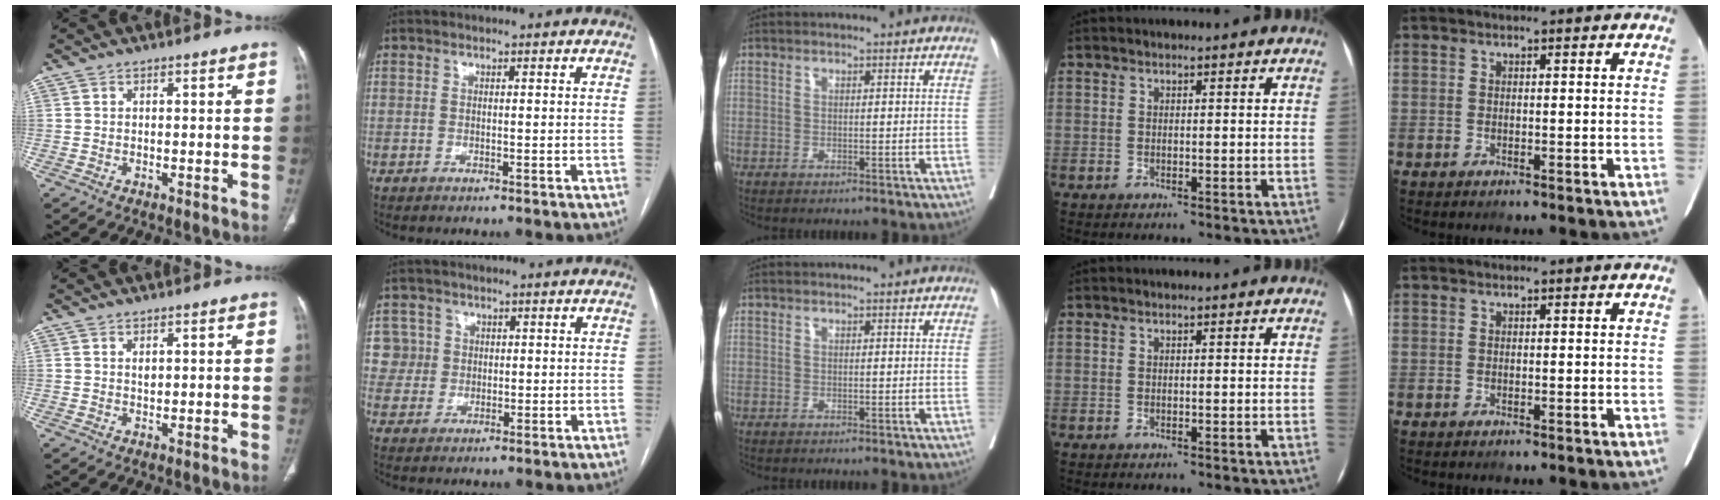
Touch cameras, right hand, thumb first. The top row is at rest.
{"thumb": {"total": 1.2, "force": [0.5, 0.7, 0.8], "torque": [-0.010, -0.001, 0.012]}, "index": {"total": 4.8, "force": [0.9, 4.7, -0.4], "torque": [0.025, 0.016, 0.018]}}